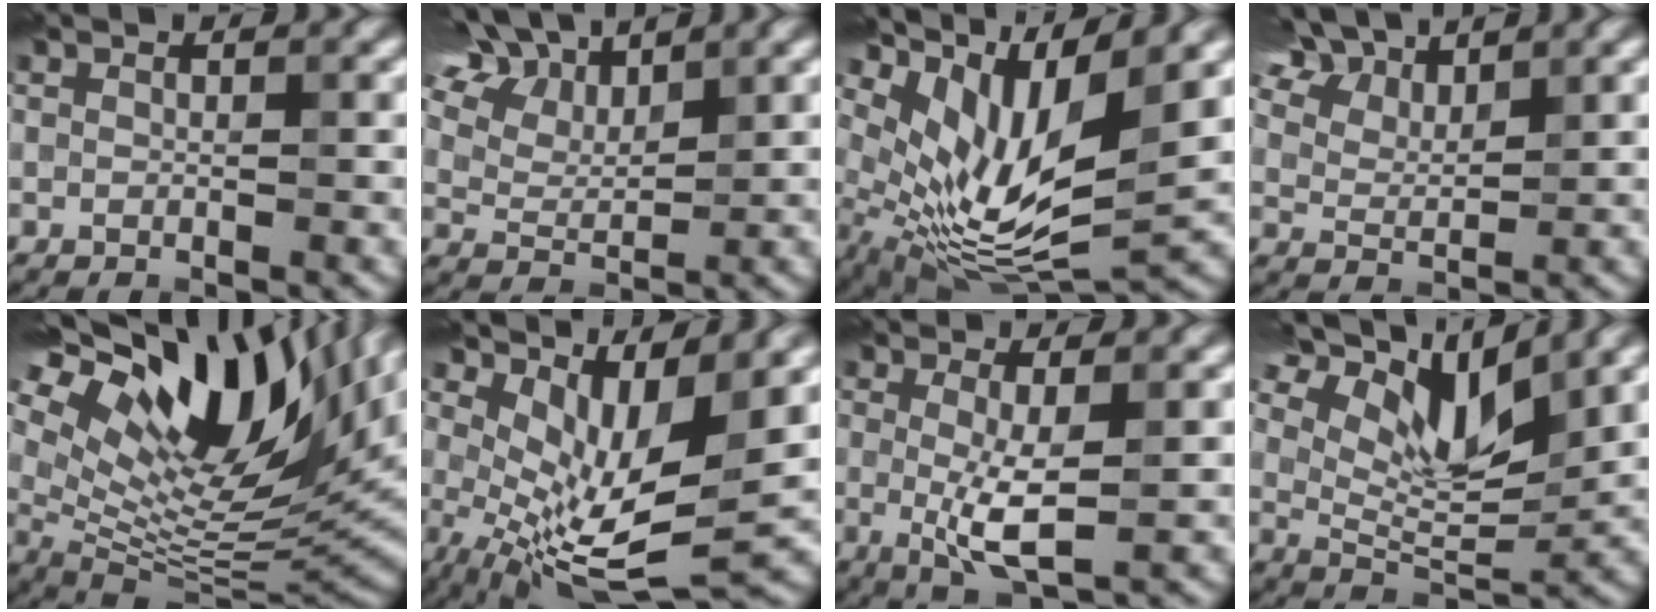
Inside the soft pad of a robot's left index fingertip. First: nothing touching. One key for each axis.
{"total": 11.5, "fx": 7.6, "fy": 5.5, "fz": 6.6, "tx": -0.138, "ty": 0.043, "tz": 0.110}
{"total": 10.6, "fx": 3.2, "fy": 4.5, "fz": 9.0, "tx": -0.178, "ty": -0.019, "tz": 0.070}
{"total": 8.5, "fx": 6.6, "fy": 3.5, "fz": 4.2, "tx": -0.098, "ty": 0.022, "tz": 0.112}
{"total": 18.3, "fx": 9.1, "fy": 7.2, "fz": 14.2, "tx": -0.257, "ty": 0.027, "tz": 0.161}
{"total": 8.4, "fx": 1.2, "fy": 3.3, "fz": 7.6, "tx": -0.143, "ty": -0.022, "tz": 0.027}
{"total": 4.3, "fx": -0.2, "fy": 0.8, "fz": 4.2, "tx": -0.086, "ty": -0.010, "tz": -0.002}
{"total": 10.5, "fx": 5.7, "fy": 4.0, "fz": 7.8, "tx": -0.139, "ty": 0.009, "tz": 0.101}